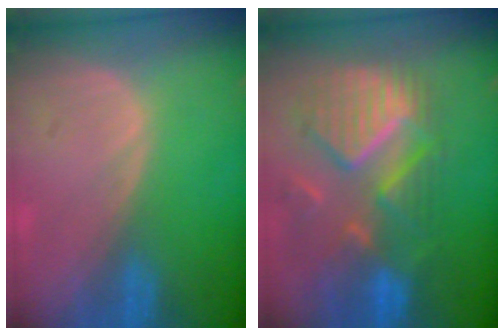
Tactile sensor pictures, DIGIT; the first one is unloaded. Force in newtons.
{"total": 11.6, "press": 10.2, "slide": 5.5}